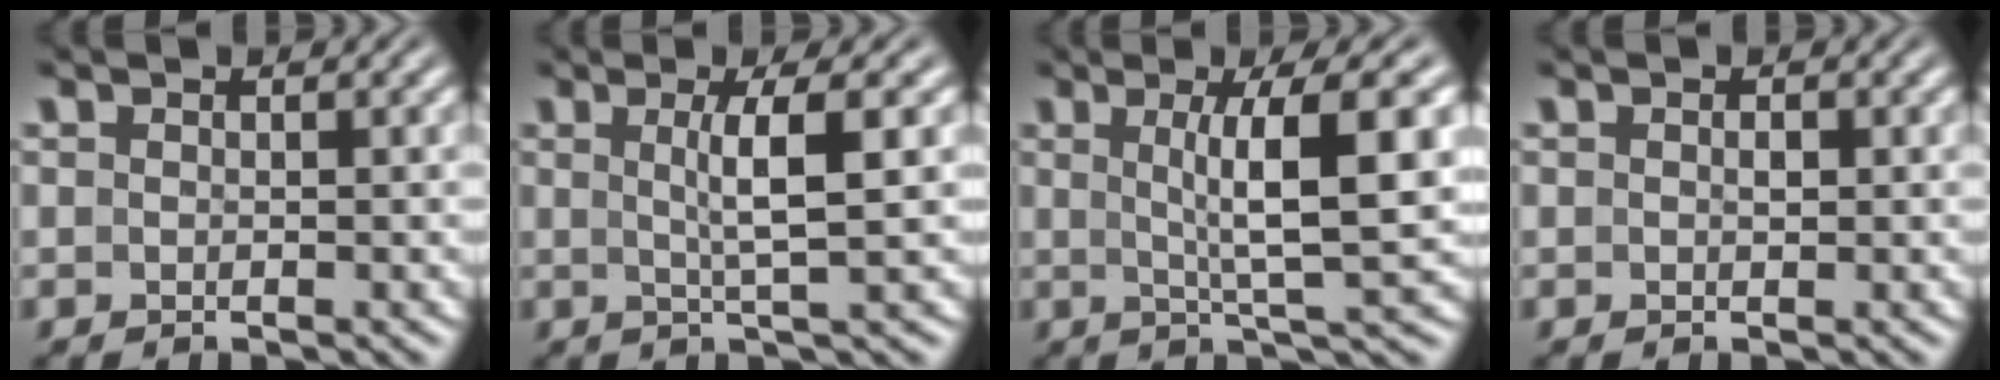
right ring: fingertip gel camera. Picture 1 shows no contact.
{"total": 3.5, "force": [0.6, -0.7, 3.3], "torque": [-0.055, -0.004, 0.015]}
{"total": 6.0, "force": [1.1, 0.1, 5.9], "torque": [-0.085, -0.002, 0.024]}
{"total": 0.6, "force": [0.0, 0.4, 0.5], "torque": [-0.013, -0.006, 0.004]}